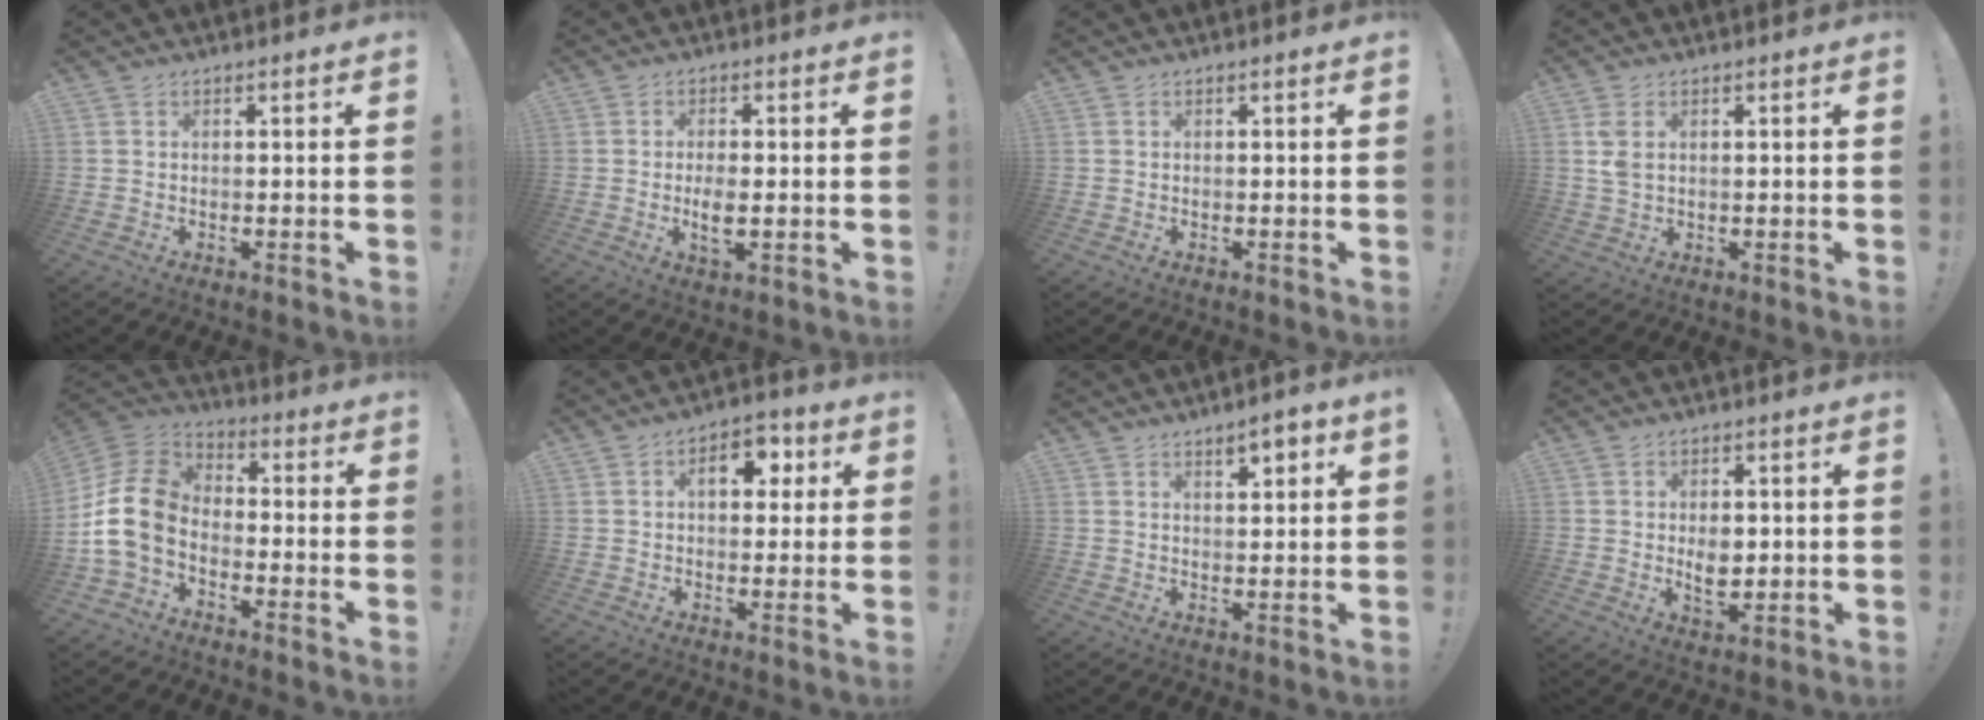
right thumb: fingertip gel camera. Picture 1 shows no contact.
{"total": 4.9, "force": [-0.9, 1.7, 4.5], "torque": [-0.098, -0.008, -0.018]}
{"total": 0.0}
{"total": 4.0, "force": [1.3, 2.4, 2.9], "torque": [-0.055, 0.005, 0.025]}
{"total": 14.4, "force": [-3.2, 10.3, 9.5], "torque": [-0.192, 0.030, -0.045]}
{"total": 8.1, "force": [2.2, 4.9, 6.1], "torque": [-0.072, 0.004, 0.032]}
{"total": 4.3, "force": [2.9, 1.1, 3.0], "torque": [-0.032, -0.019, 0.044]}
{"total": 5.7, "force": [0.3, 3.9, 4.1], "torque": [-0.055, -0.003, 0.003]}